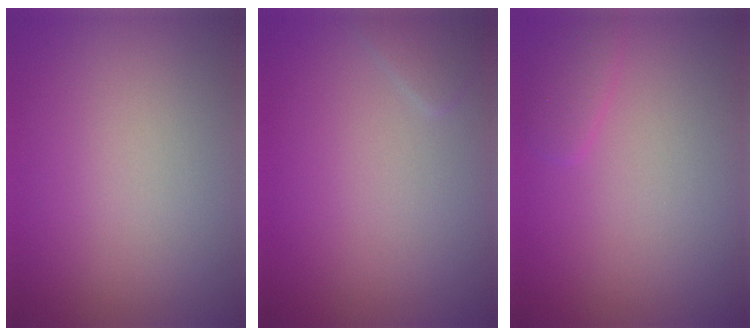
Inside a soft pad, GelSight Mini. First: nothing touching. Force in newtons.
{"total": 0.9, "press": 0.9, "slide": 0.1}
{"total": 1.3, "press": 1.3, "slide": 0.2}